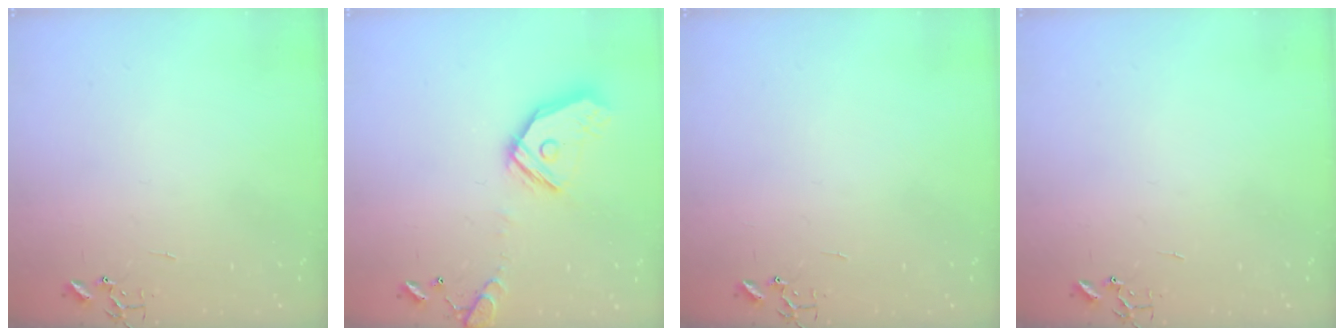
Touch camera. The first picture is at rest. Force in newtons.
{"total": 16.3, "press": 16.1, "slide": 2.4}
{"total": 0.0}
{"total": 0.0}